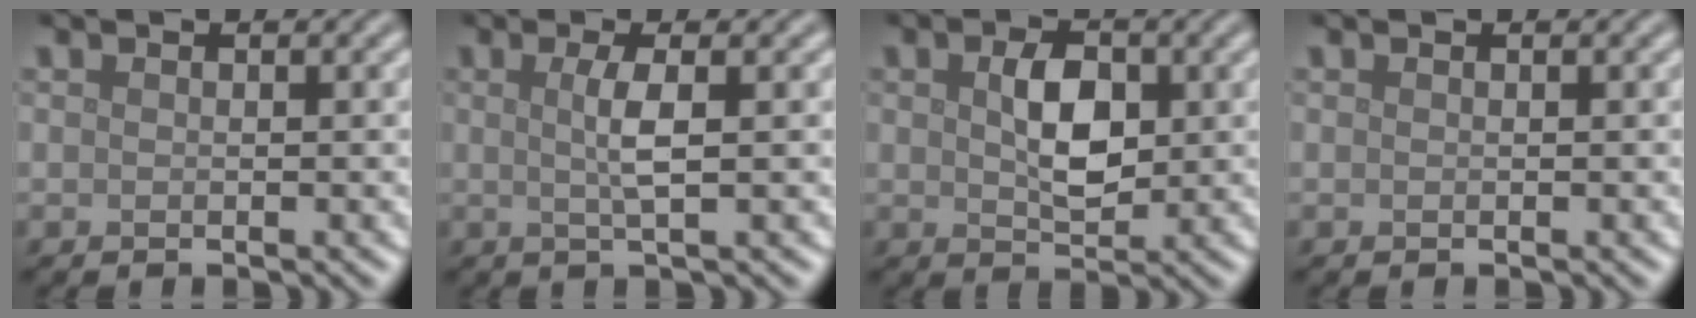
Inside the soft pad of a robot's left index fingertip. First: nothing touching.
{"total": 2.4, "force": [0.3, 0.4, 2.3], "torque": [-0.045, 0.002, 0.001]}
{"total": 3.9, "force": [0.6, 2.3, 3.1], "torque": [-0.064, -0.001, 0.012]}
{"total": 0.0}